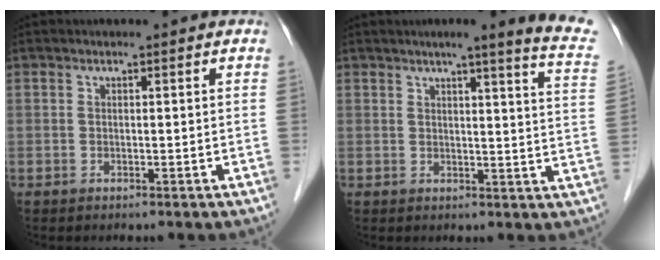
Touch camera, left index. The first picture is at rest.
{"total": 12.5, "force": [10.1, -0.3, 7.4], "torque": [-0.084, -0.033, 0.094]}